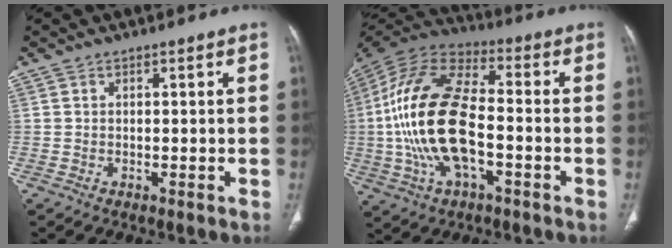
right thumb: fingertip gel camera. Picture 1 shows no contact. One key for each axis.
{"total": 21.4, "fx": -2.9, "fy": 10.3, "fz": 18.6, "tx": -0.389, "ty": 0.026, "tz": -0.053}